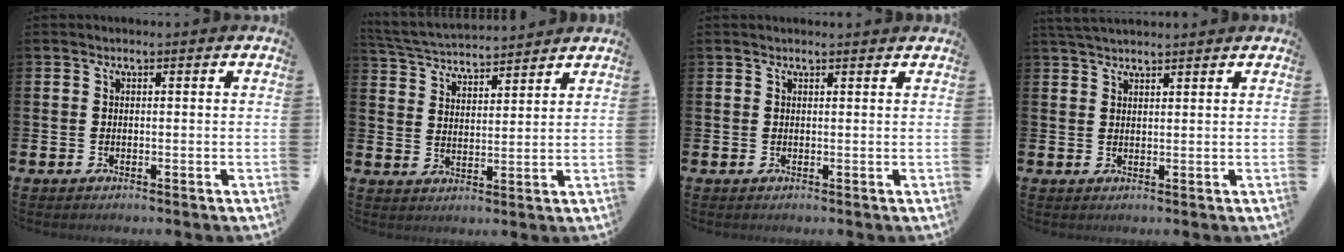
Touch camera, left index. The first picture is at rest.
{"total": 4.6, "force": [4.6, 0.6, 0.2], "torque": [-0.030, -0.029, 0.081]}
{"total": 0.8, "force": [0.7, 0.0, 0.2], "torque": [0.004, -0.003, 0.012]}
{"total": 2.8, "force": [2.6, 0.4, 0.8], "torque": [-0.020, -0.004, 0.049]}